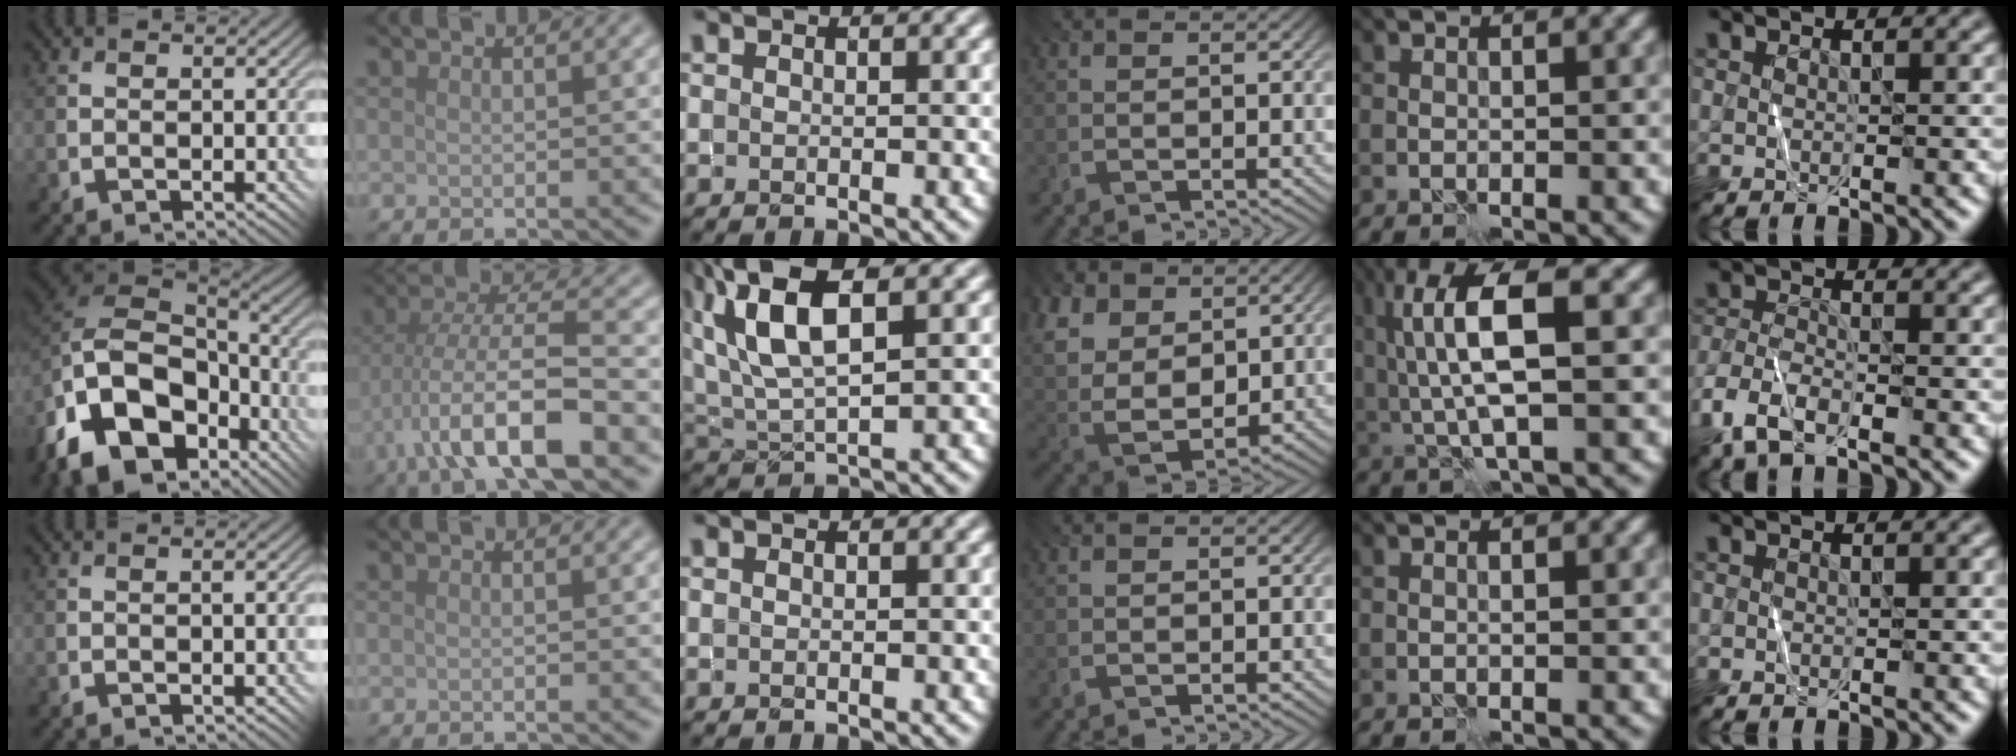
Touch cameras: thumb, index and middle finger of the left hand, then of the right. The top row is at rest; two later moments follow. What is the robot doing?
{"motion": "fold", "object": "shorts"}